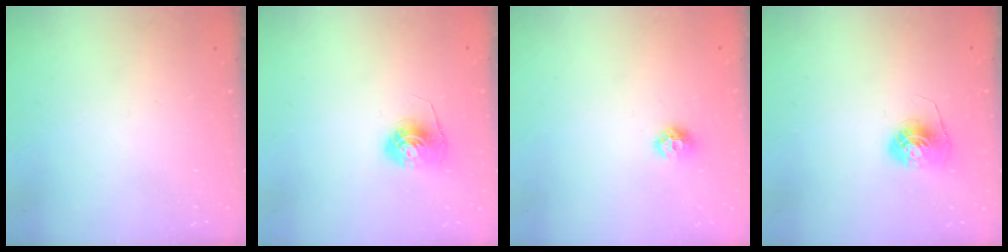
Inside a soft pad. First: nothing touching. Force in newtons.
{"total": 6.0, "press": 6.0, "slide": 0.5}
{"total": 7.0, "press": 6.9, "slide": 0.9}
{"total": 6.0, "press": 6.0, "slide": 0.5}